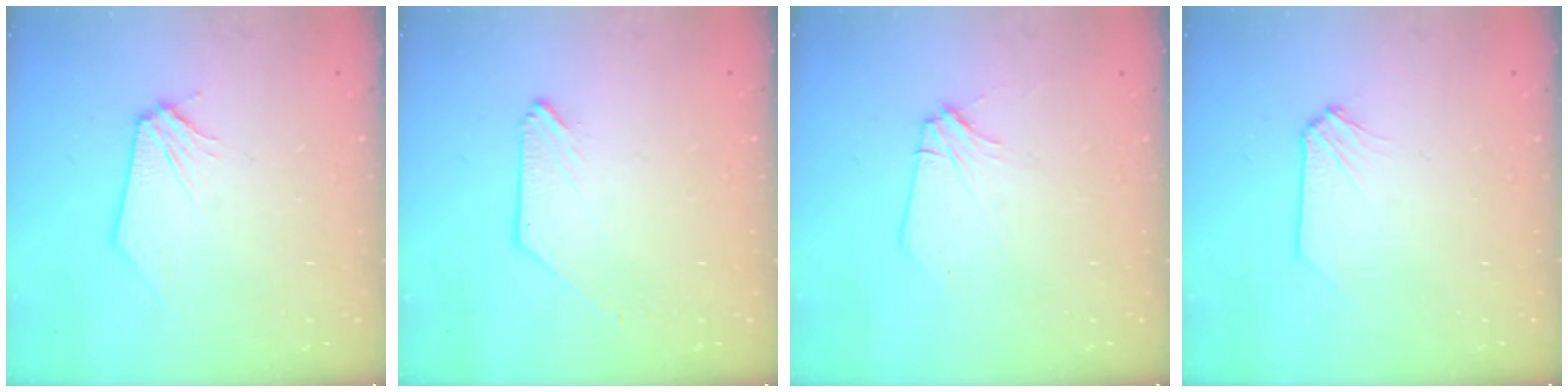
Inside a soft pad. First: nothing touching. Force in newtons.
{"total": 0.0}
{"total": 2.2, "press": 2.2, "slide": 0.3}
{"total": 0.5, "press": 0.5, "slide": 0.0}